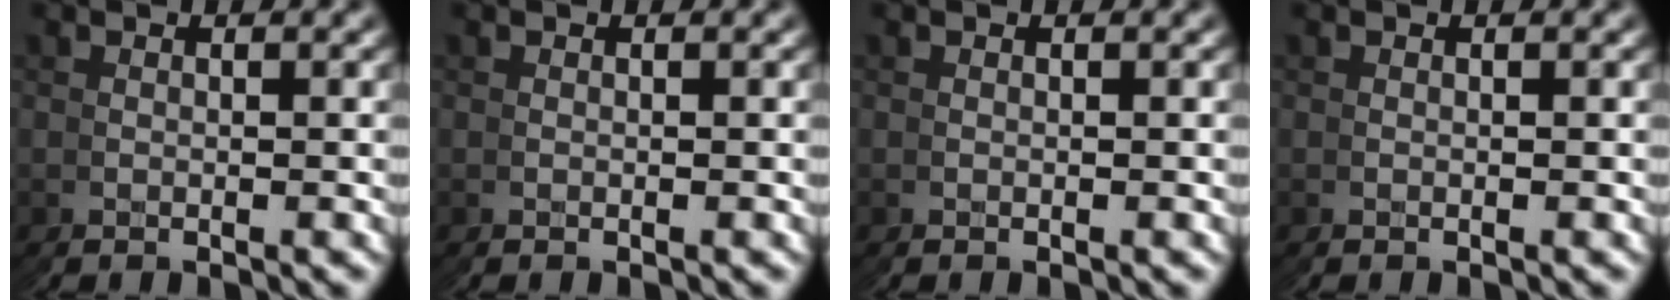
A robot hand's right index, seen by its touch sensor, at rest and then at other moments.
{"total": 0.0}
{"total": 0.0}
{"total": 0.0}